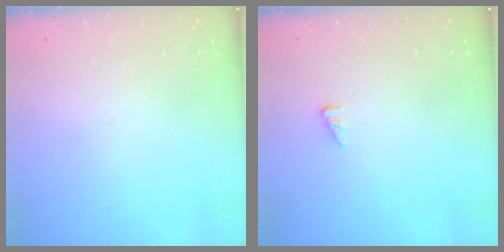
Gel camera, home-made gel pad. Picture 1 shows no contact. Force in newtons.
{"total": 1.2, "press": 1.1, "slide": 0.1}